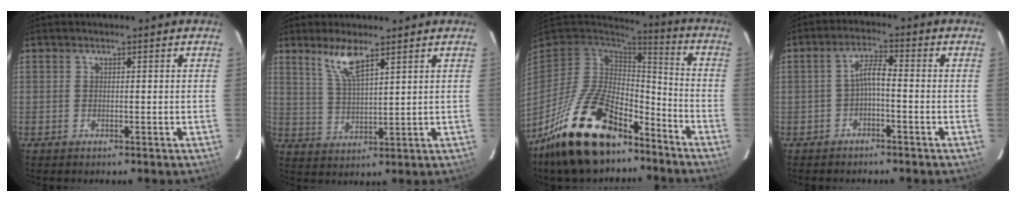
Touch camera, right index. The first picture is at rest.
{"total": 6.3, "force": [4.5, 1.2, 4.3], "torque": [-0.087, -0.003, 0.095]}
{"total": 21.5, "force": [-14.3, 9.9, 12.6], "torque": [-0.260, -0.011, -0.237]}
{"total": 3.2, "force": [-1.4, 0.6, 2.9], "torque": [-0.061, 0.011, -0.026]}